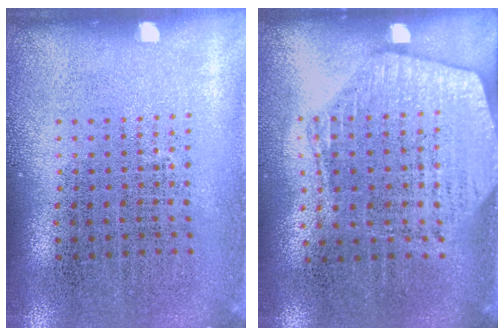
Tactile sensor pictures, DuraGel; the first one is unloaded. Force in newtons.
{"total": 1.9, "press": 1.7, "slide": 0.8}